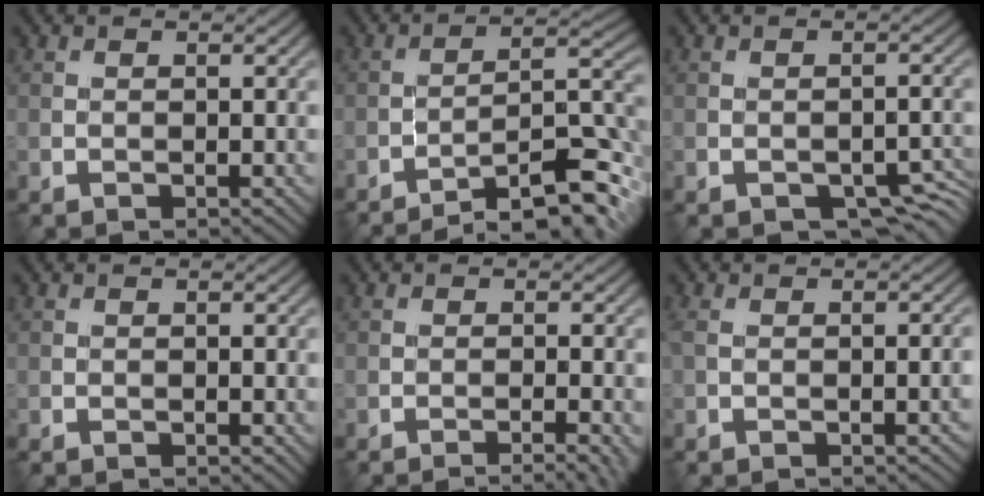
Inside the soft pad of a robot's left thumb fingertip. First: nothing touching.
{"total": 12.3, "force": [-9.4, 2.1, 7.6], "torque": [-0.118, 0.019, -0.137]}
{"total": 3.9, "force": [-2.3, 2.0, 2.4], "torque": [-0.028, -0.005, -0.023]}
{"total": 0.0}
{"total": 3.5, "force": [-1.9, 0.6, 2.8], "torque": [-0.030, 0.009, -0.033]}
{"total": 3.3, "force": [-0.5, 1.1, 3.0], "torque": [-0.046, 0.001, -0.011]}